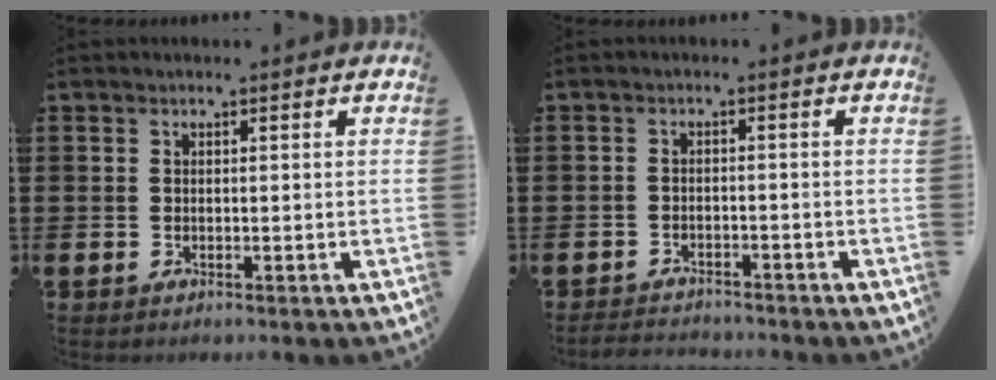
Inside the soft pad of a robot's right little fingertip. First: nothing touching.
{"total": 1.9, "force": [-1.9, 0.1, -0.2], "torque": [-0.005, 0.003, -0.042]}